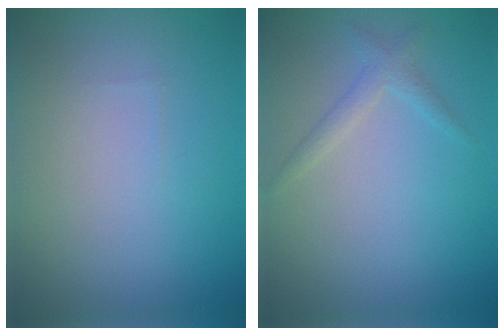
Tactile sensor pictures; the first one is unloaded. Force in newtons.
{"total": 1.4, "press": 1.4, "slide": 0.1}